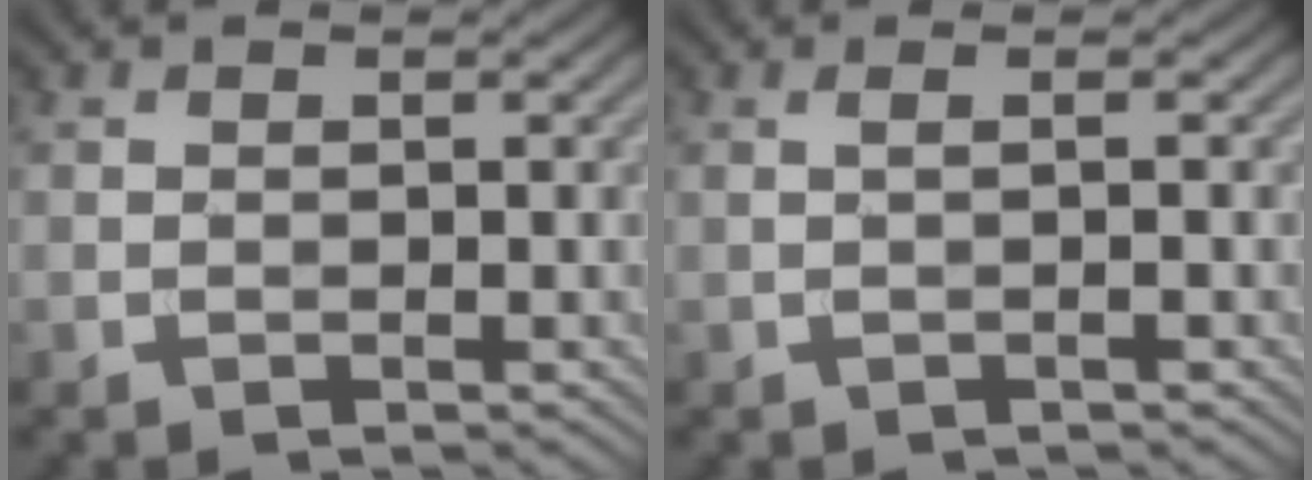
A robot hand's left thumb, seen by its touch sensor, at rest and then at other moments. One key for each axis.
{"total": 1.5, "fx": 0.0, "fy": 0.2, "fz": 1.5, "tx": -0.022, "ty": 0.006, "tz": -0.006}